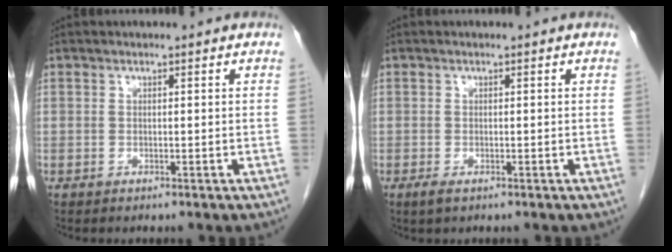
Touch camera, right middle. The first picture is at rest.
{"total": 1.3, "force": [-0.8, 0.5, 1.0], "torque": [-0.023, -0.003, -0.011]}